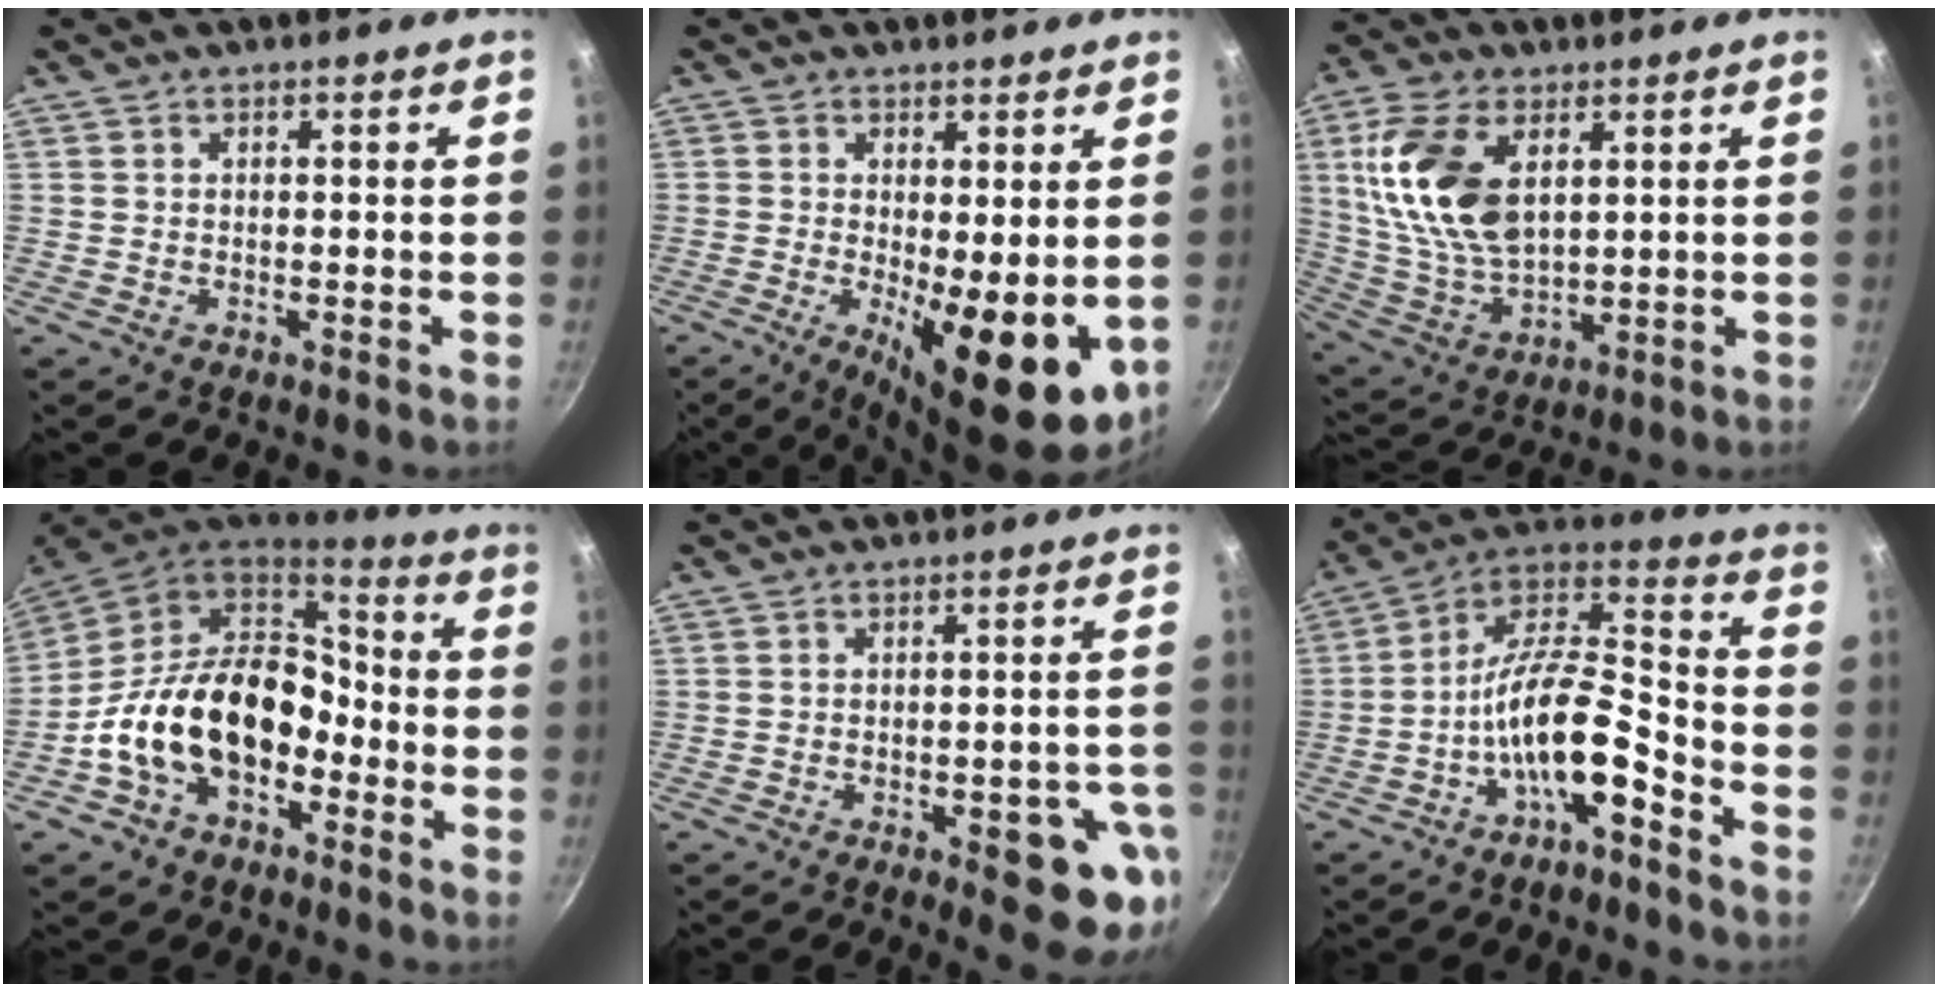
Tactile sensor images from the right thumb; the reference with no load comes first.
{"total": 13.2, "force": [-1.8, 4.6, 12.2], "torque": [-0.157, -0.014, -0.015]}
{"total": 17.3, "force": [5.0, 9.9, 13.3], "torque": [-0.246, -0.014, 0.108]}
{"total": 19.5, "force": [-5.2, 13.0, 13.6], "torque": [-0.202, 0.062, -0.096]}
{"total": 11.4, "force": [-4.5, 4.1, 9.7], "torque": [-0.083, 0.016, -0.052]}
{"total": 14.5, "force": [-7.1, 5.2, 11.6], "torque": [-0.193, 0.073, -0.132]}